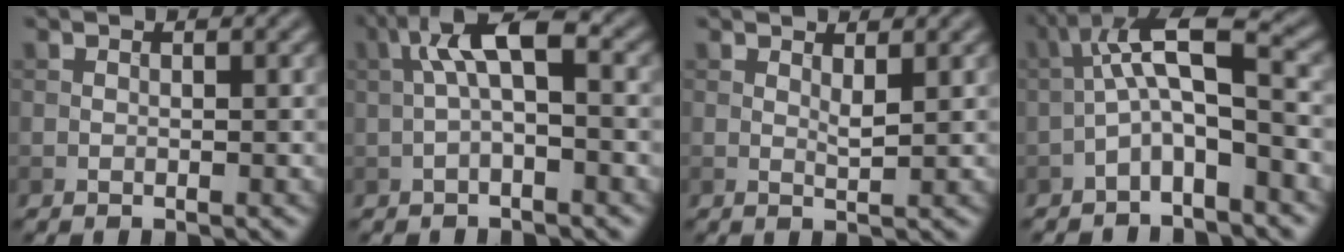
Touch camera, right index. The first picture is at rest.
{"total": 5.2, "force": [0.5, 1.5, 4.9], "torque": [-0.096, 0.022, 0.000]}
{"total": 1.1, "force": [0.7, 0.1, 0.9], "torque": [-0.018, -0.003, 0.012]}
{"total": 6.0, "force": [-1.5, 1.7, 5.6], "torque": [-0.100, 0.025, -0.038]}